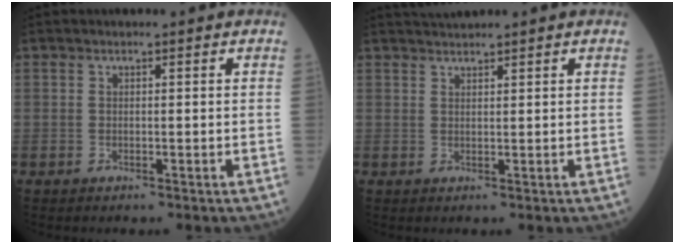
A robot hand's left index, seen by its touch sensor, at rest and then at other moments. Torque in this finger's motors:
{"motor_torque": [-0.24, -0.28, 0.02, 0.02]}